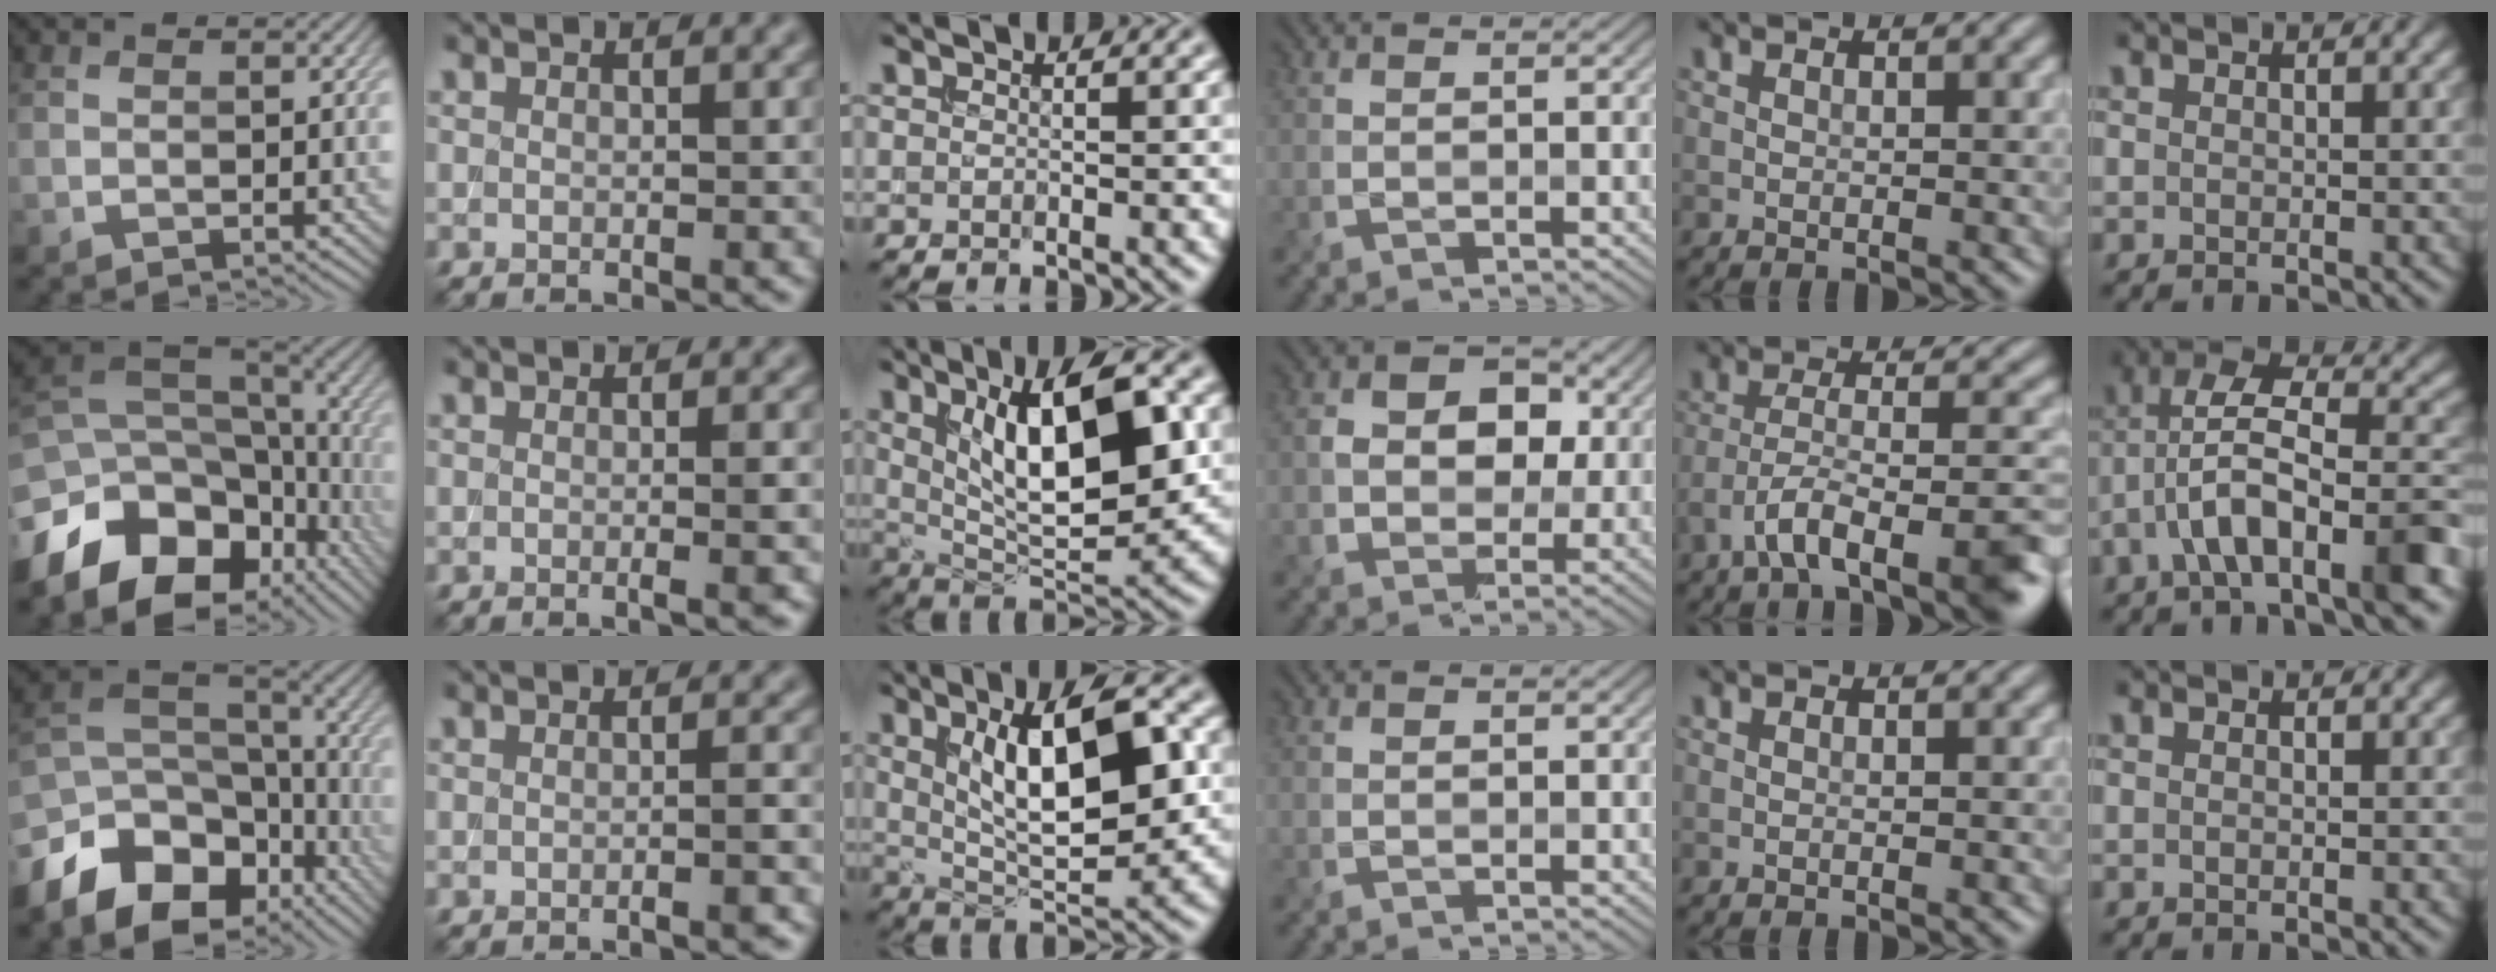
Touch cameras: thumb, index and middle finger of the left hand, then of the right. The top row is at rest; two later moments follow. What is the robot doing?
{"motion": "insert", "object": "backpack"}